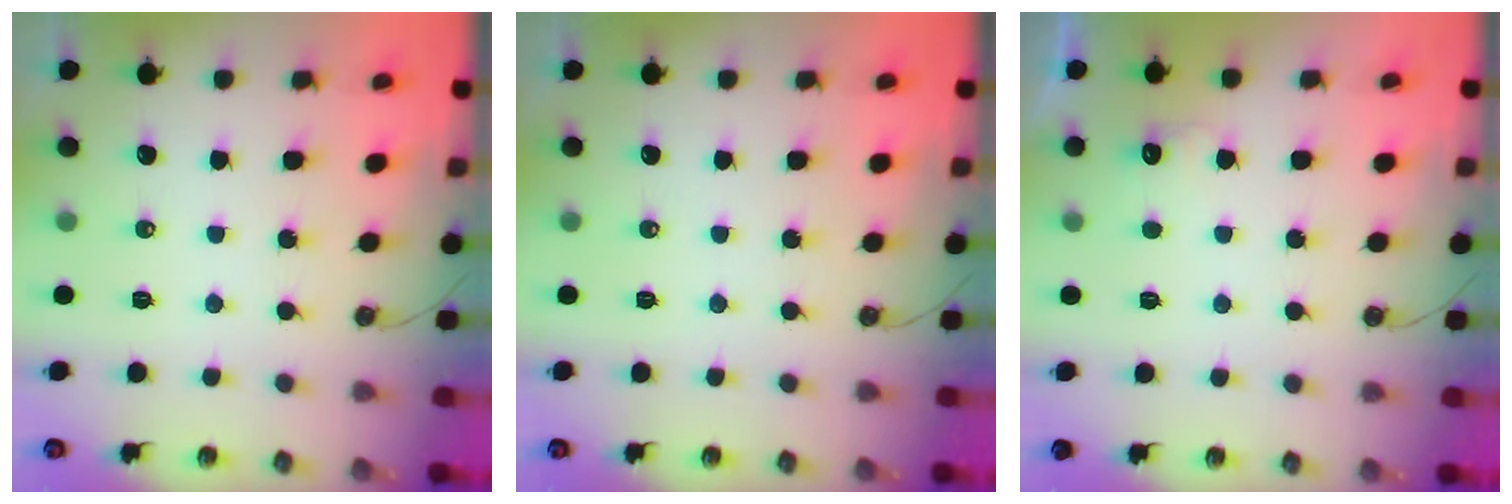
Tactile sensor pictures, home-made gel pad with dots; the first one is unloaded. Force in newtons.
{"total": 0.0}
{"total": 4.2, "press": 4.0, "slide": 1.1}